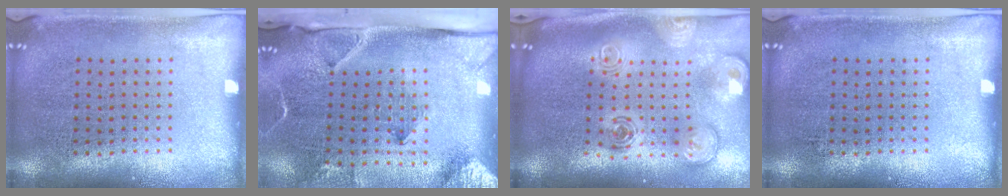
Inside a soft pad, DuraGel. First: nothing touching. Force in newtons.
{"total": 3.3, "press": 2.3, "slide": 2.3}
{"total": 2.9, "press": 2.0, "slide": 2.1}
{"total": 0.0}